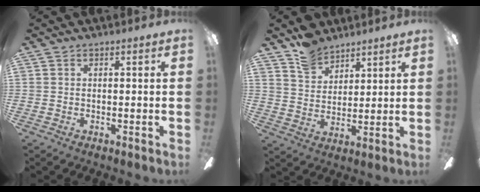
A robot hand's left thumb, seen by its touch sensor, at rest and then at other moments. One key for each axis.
{"total": 8.4, "fx": 6.9, "fy": 4.4, "fz": 2.0, "tx": -0.044, "ty": -0.033, "tz": 0.132}